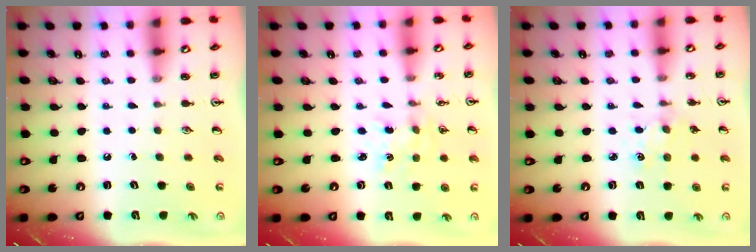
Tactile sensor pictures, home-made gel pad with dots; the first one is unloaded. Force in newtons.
{"total": 1.2, "press": 1.2, "slide": 0.3}
{"total": 2.2, "press": 2.2, "slide": 0.2}